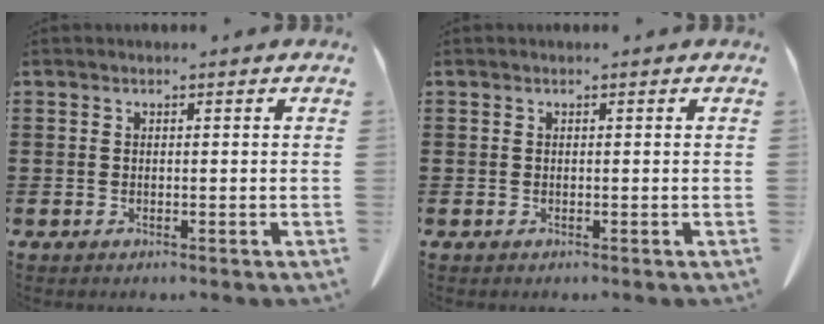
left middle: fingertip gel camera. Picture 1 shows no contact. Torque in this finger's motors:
{"motor_torque": [0.00, 0.00, 0.00, 0.00]}